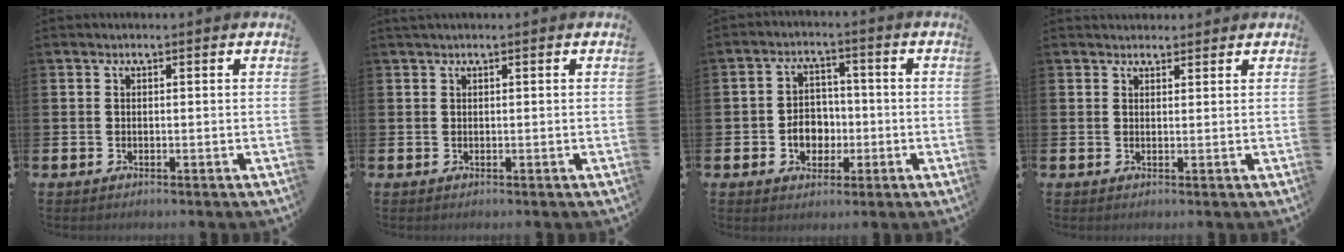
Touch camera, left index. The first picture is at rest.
{"total": 0.6, "force": [0.4, 0.0, 0.4], "torque": [-0.011, 0.004, 0.008]}
{"total": 4.7, "force": [-1.2, 3.9, 2.3], "torque": [-0.032, 0.001, -0.029]}
{"total": 2.0, "force": [1.9, 0.7, 0.0], "torque": [0.009, -0.005, 0.033]}